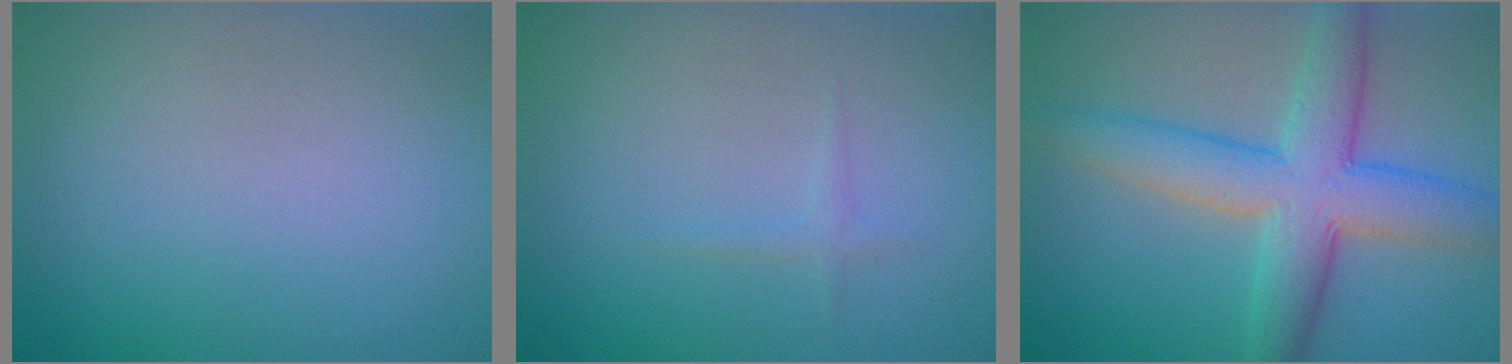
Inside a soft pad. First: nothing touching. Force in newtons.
{"total": 0.7, "press": 0.7, "slide": 0.0}
{"total": 7.4, "press": 7.4, "slide": 0.1}